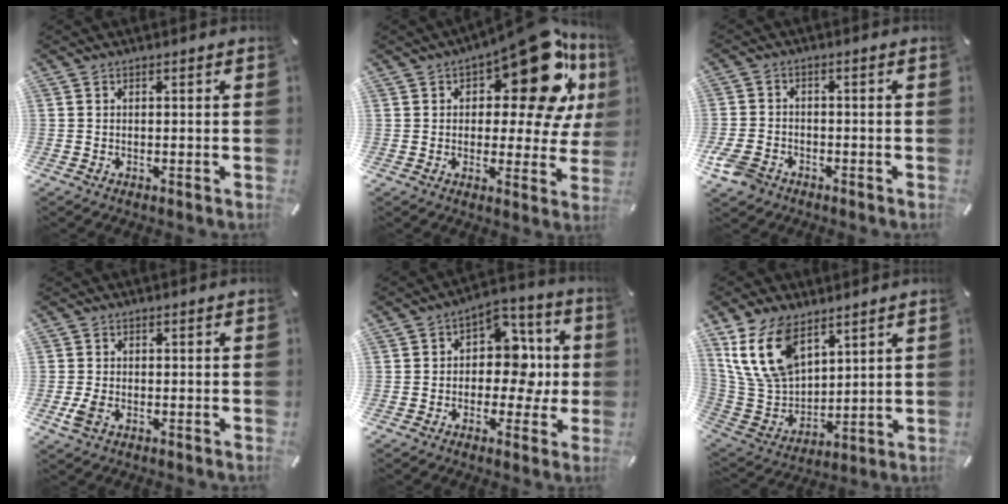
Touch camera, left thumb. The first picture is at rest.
{"total": 21.5, "force": [10.4, 9.7, 16.2], "torque": [-0.215, -0.065, 0.170]}
{"total": 5.2, "force": [-2.9, 3.6, 2.3], "torque": [-0.062, 0.010, -0.057]}
{"total": 2.8, "force": [-0.6, 2.0, 1.9], "torque": [-0.055, -0.005, -0.015]}
{"total": 10.7, "force": [-0.5, 8.4, 6.5], "torque": [-0.077, -0.001, -0.008]}
{"total": 15.9, "force": [9.1, 9.6, 8.8], "torque": [-0.230, -0.031, 0.172]}